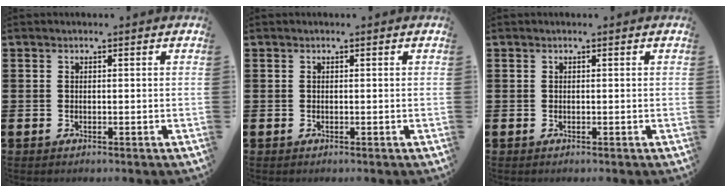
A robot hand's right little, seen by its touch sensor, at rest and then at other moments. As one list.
[{"total": 0.0}, {"total": 0.0}]